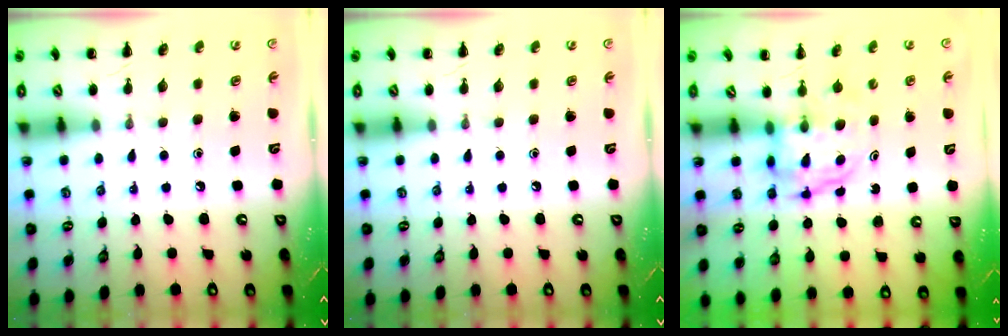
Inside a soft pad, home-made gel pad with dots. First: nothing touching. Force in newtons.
{"total": 0.0}
{"total": 3.9, "press": 3.9, "slide": 0.3}